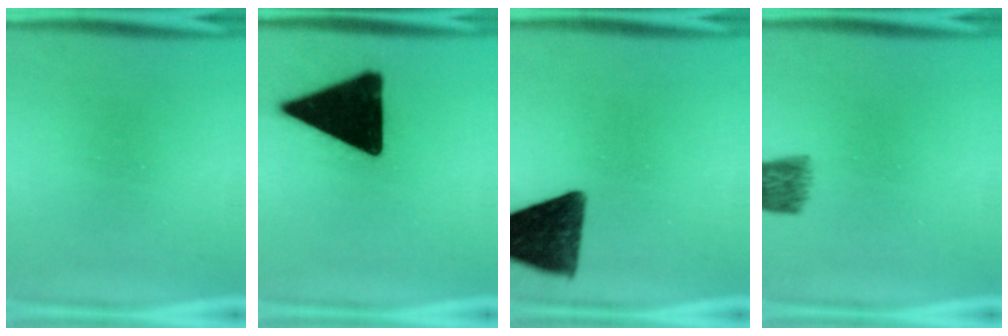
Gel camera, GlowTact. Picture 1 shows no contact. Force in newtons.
{"total": 19.6}
{"total": 12.4}
{"total": 5.5}